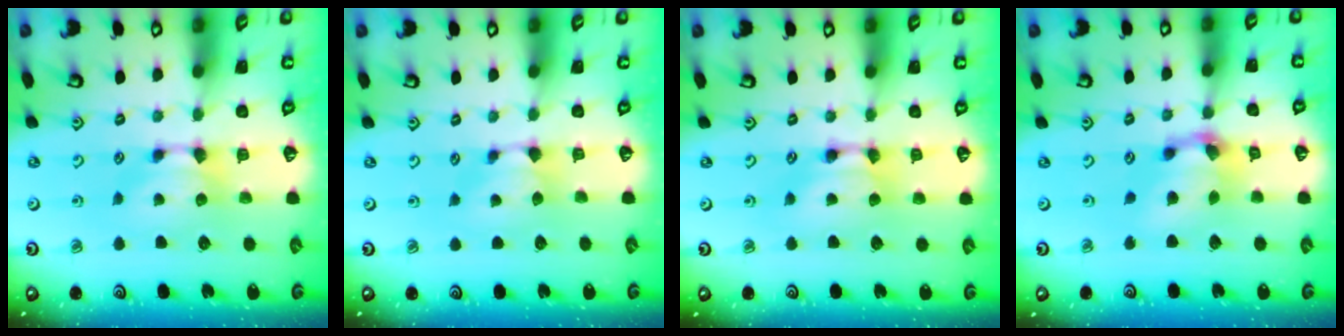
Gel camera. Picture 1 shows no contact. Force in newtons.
{"total": 0.9, "press": 0.7, "slide": 0.6}
{"total": 1.9, "press": 1.9, "slide": 0.1}
{"total": 5.3, "press": 4.9, "slide": 2.0}